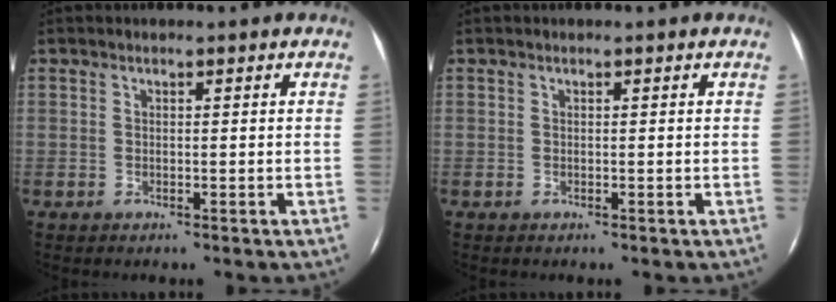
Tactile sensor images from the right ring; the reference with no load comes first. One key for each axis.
{"total": 0.0}